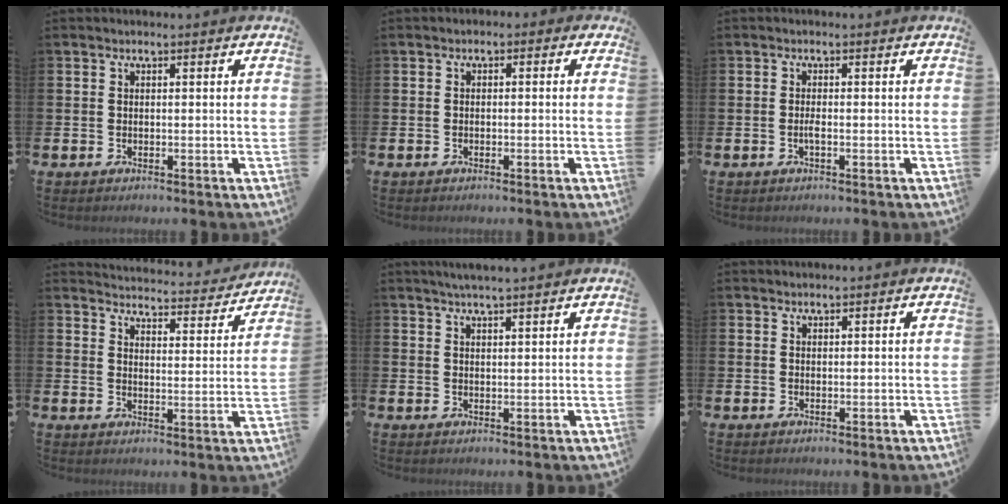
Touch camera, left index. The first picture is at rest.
{"total": 1.1, "force": [-0.8, 0.7, 0.2], "torque": [-0.006, 0.003, -0.019]}
{"total": 1.0, "force": [-0.3, 0.1, 0.9], "torque": [-0.024, 0.000, -0.005]}
{"total": 4.0, "force": [4.0, 0.4, 0.3], "torque": [-0.019, -0.038, 0.064]}
{"total": 3.1, "force": [2.9, -0.1, 0.9], "torque": [-0.020, -0.006, 0.052]}
{"total": 0.9, "force": [0.9, 0.3, -0.1], "torque": [0.009, -0.001, 0.015]}